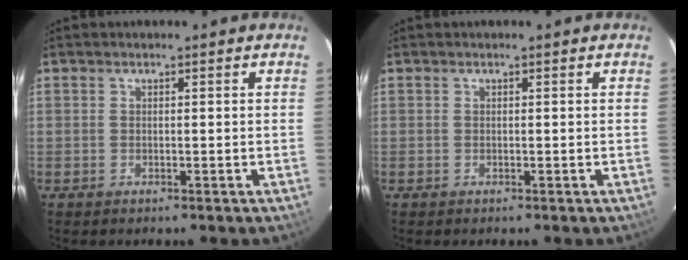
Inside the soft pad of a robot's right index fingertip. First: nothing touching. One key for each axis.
{"total": 0.0}